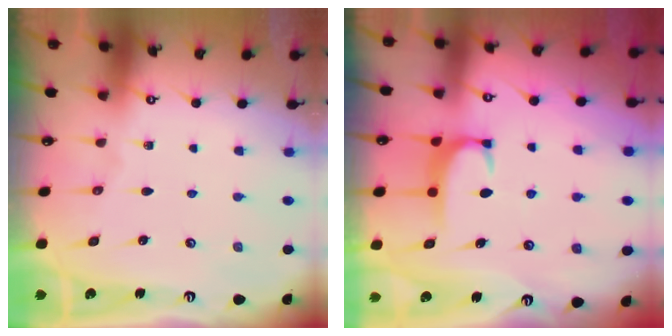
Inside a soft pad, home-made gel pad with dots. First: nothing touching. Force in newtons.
{"total": 1.6, "press": 1.6, "slide": 0.5}